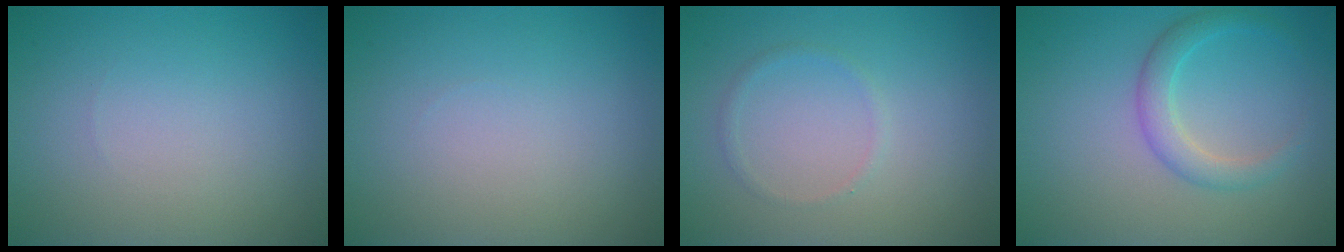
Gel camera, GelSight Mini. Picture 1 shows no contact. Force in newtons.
{"total": 0.0}
{"total": 0.7, "press": 0.7, "slide": 0.1}
{"total": 2.5, "press": 2.5, "slide": 0.0}